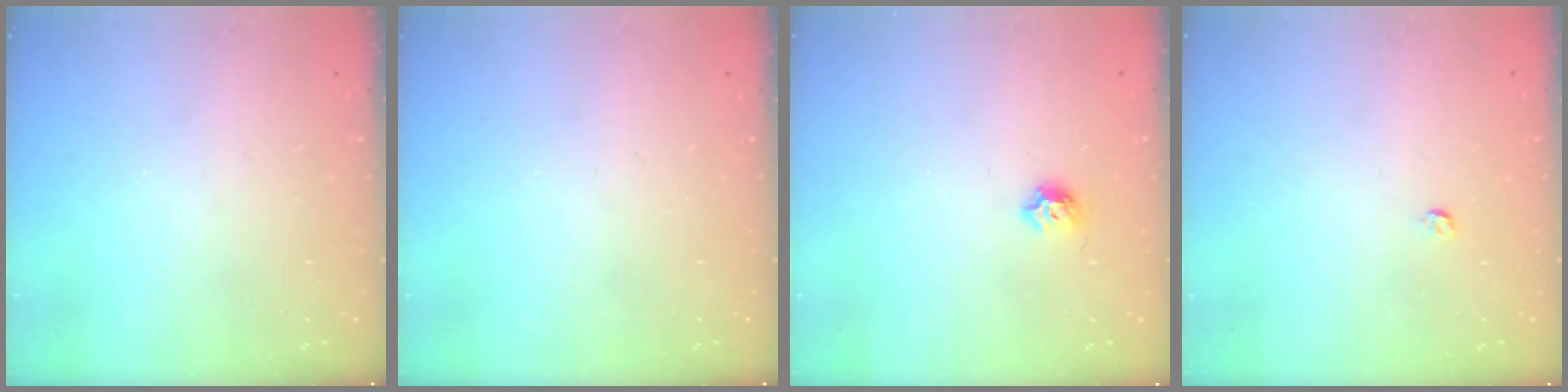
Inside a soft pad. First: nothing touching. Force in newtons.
{"total": 0.0}
{"total": 5.9, "press": 5.9, "slide": 0.8}
{"total": 3.0, "press": 2.9, "slide": 0.4}